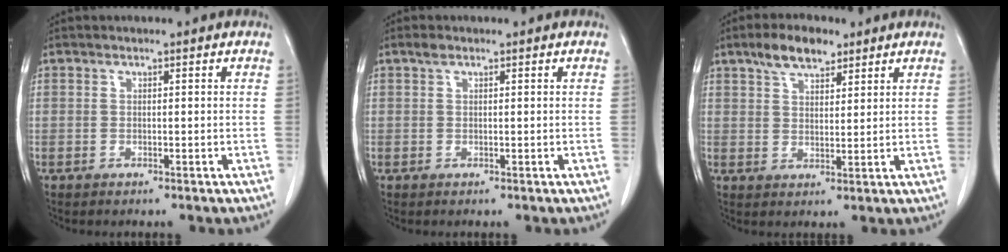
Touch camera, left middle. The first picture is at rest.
{"total": 0.8, "force": [0.6, 0.4, 0.4], "torque": [-0.010, 0.007, 0.011]}
{"total": 6.2, "force": [4.4, 2.6, 3.6], "torque": [-0.065, 0.012, 0.079]}